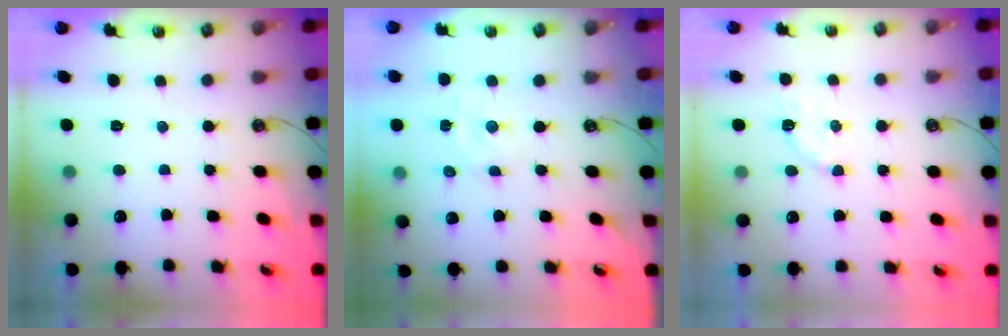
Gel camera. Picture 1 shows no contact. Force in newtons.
{"total": 2.1, "press": 2.0, "slide": 0.3}
{"total": 3.3, "press": 3.2, "slide": 0.5}